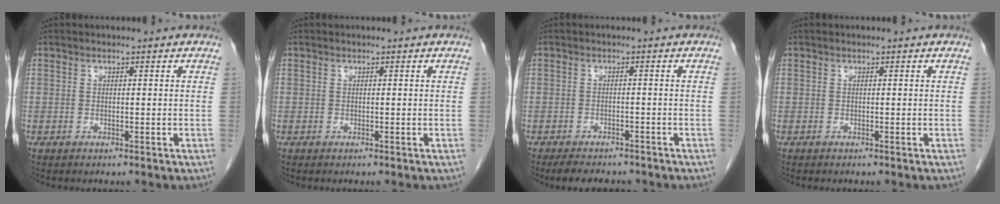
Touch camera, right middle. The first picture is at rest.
{"total": 0.0}
{"total": 6.3, "force": [-5.3, 2.4, 2.3], "torque": [-0.032, -0.004, -0.071]}
{"total": 0.0}